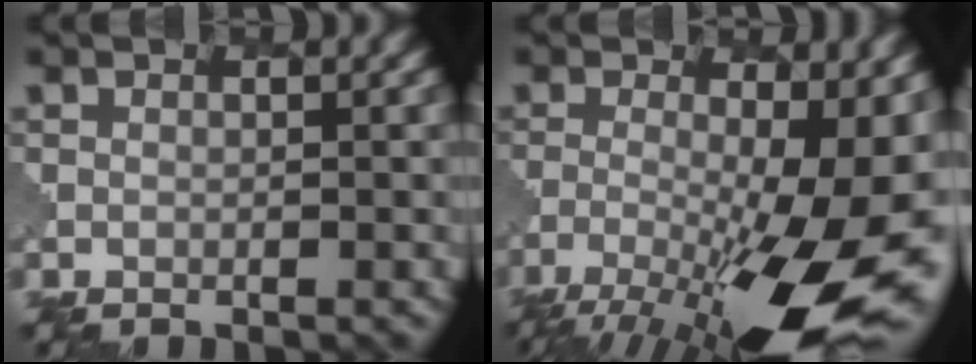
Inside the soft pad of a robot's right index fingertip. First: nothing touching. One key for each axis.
{"total": 16.0, "fx": -5.4, "fy": 5.1, "fz": 14.2, "tx": -0.218, "ty": -0.018, "tz": -0.074}